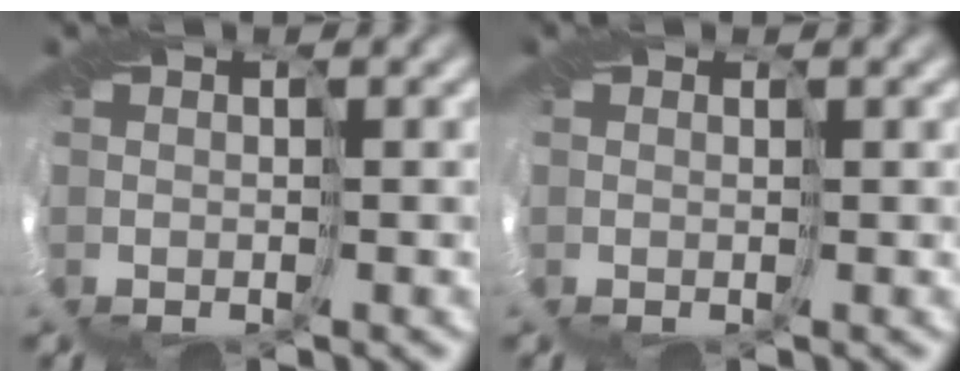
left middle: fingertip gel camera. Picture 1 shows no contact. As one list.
[{"total": 2.4, "force": [-0.7, -1.6, -1.6], "torque": [0.015, -0.010, 0.005]}]